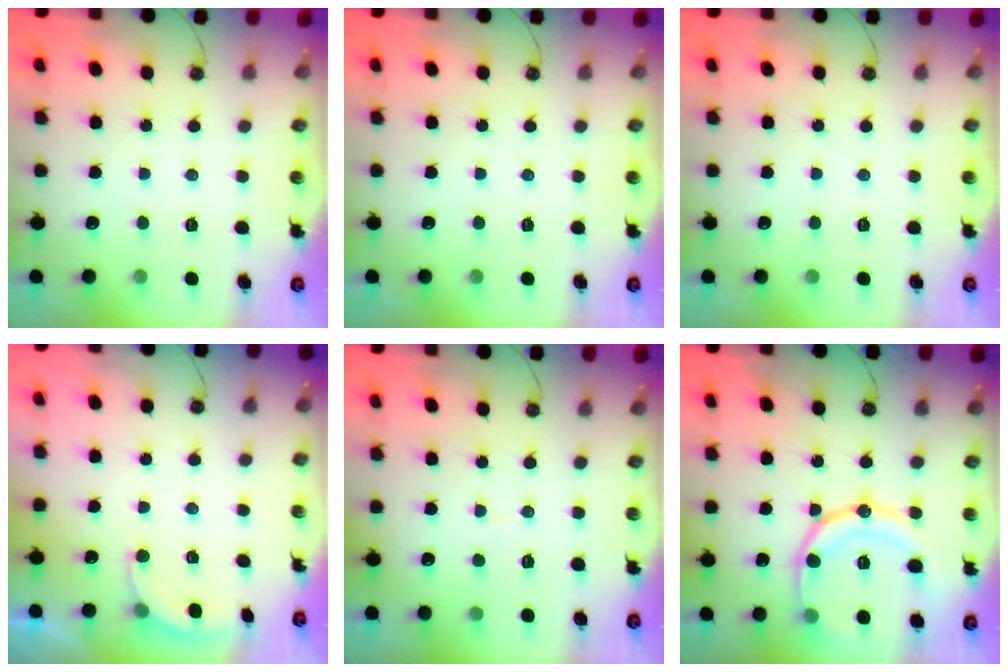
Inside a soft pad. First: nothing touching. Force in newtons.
{"total": 0.0}
{"total": 0.0}
{"total": 2.5, "press": 2.3, "slide": 1.1}
{"total": 2.6, "press": 2.6, "slide": 0.2}
{"total": 16.6, "press": 16.6, "slide": 1.8}